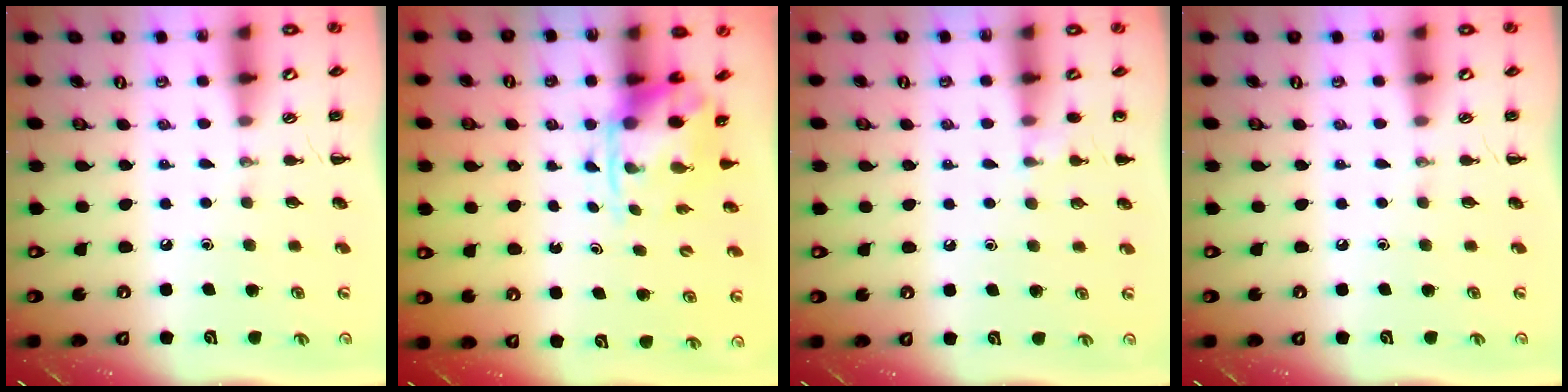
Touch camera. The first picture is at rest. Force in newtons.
{"total": 3.8, "press": 3.7, "slide": 0.8}
{"total": 4.7, "press": 4.5, "slide": 1.3}
{"total": 0.0}